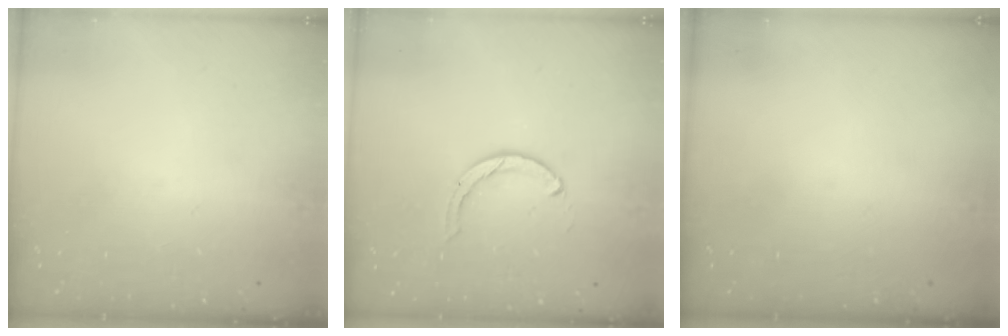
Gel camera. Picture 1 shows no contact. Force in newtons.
{"total": 2.3, "press": 2.3, "slide": 0.4}
{"total": 0.0}